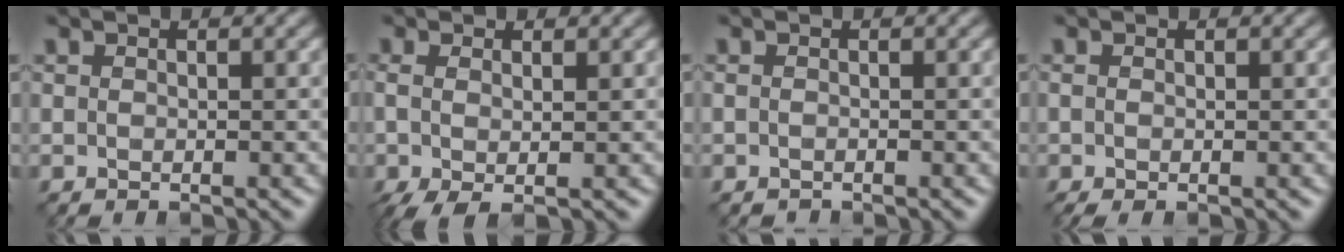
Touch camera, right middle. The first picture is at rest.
{"total": 2.9, "force": [-0.7, 1.0, 2.6], "torque": [-0.069, 0.002, -0.011]}
{"total": 0.5, "force": [-0.4, 0.1, -0.4], "torque": [0.005, 0.005, -0.003]}
{"total": 1.1, "force": [-0.5, 0.4, 0.9], "torque": [-0.025, -0.001, -0.009]}